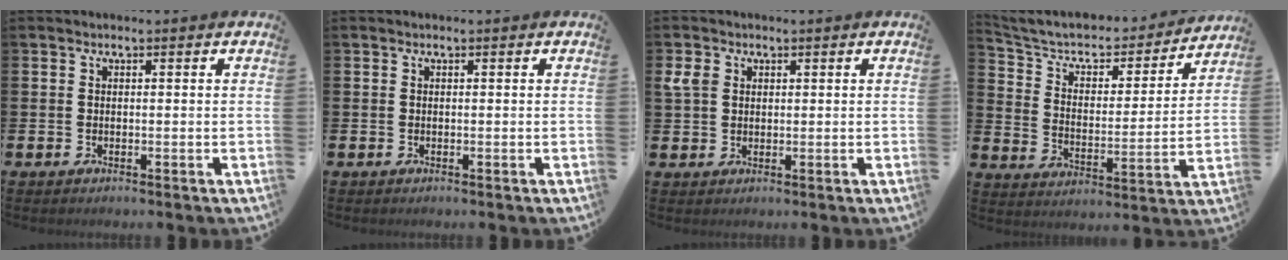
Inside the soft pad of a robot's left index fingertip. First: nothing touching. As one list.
[{"total": 0.0}, {"total": 2.7, "force": [1.4, 2.0, 1.1], "torque": [-0.012, 0.006, 0.021]}, {"total": 7.0, "force": [6.1, 2.6, 2.2], "torque": [-0.083, -0.041, 0.102]}]